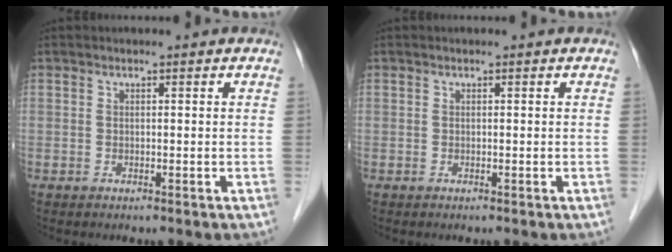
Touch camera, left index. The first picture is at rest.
{"total": 0.0}